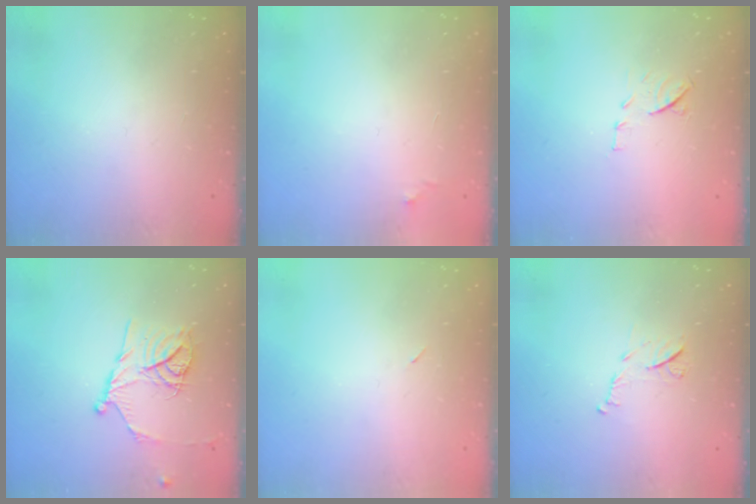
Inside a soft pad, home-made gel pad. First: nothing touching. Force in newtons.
{"total": 3.3, "press": 3.2, "slide": 0.5}
{"total": 8.6, "press": 8.5, "slide": 1.1}
{"total": 13.1, "press": 13.1, "slide": 1.0}
{"total": 2.3, "press": 1.9, "slide": 1.2}
{"total": 7.5, "press": 7.4, "slide": 0.3}